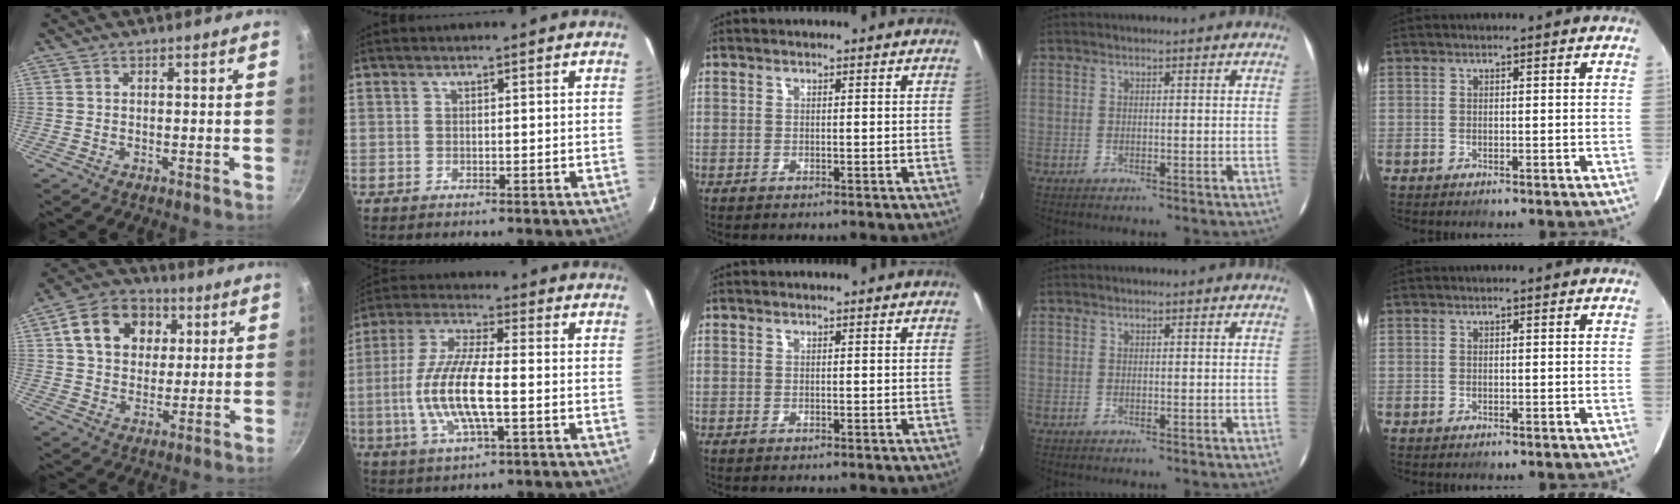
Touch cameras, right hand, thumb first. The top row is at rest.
{"thumb": {"total": 13.6, "force": [4.2, 10.6, 7.5], "torque": [-0.101, 0.009, 0.060]}, "index": {"total": 13.3, "force": [-2.5, 3.4, 12.6], "torque": [-0.262, -0.005, -0.049]}}